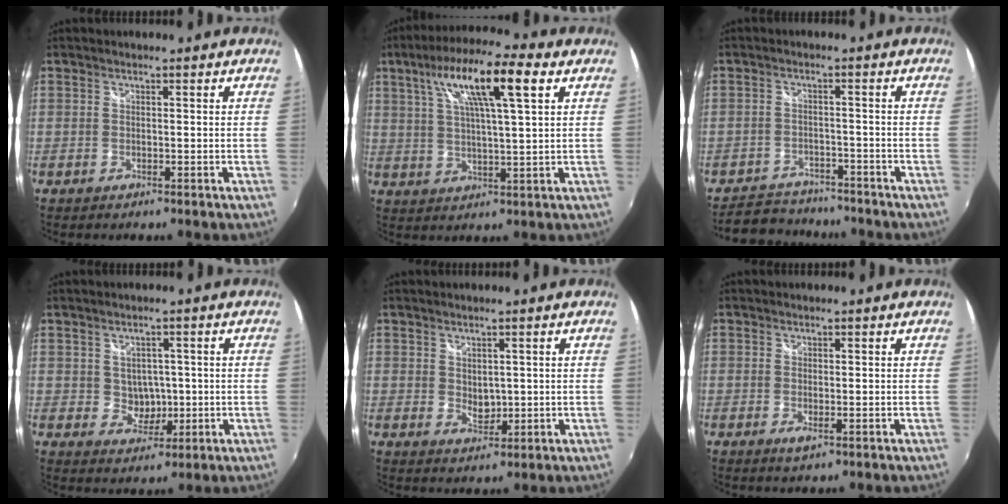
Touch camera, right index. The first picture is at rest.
{"total": 14.1, "force": [6.4, 2.5, 12.4], "torque": [-0.220, 0.025, 0.105]}
{"total": 8.8, "force": [-7.8, 3.7, 1.8], "torque": [-0.060, 0.010, -0.116]}
{"total": 4.3, "force": [0.2, 4.0, 1.7], "torque": [-0.029, 0.004, 0.011]}
{"total": 2.9, "force": [0.9, 2.1, 1.7], "torque": [-0.022, -0.003, 0.018]}
{"total": 1.6, "force": [-0.3, 0.5, 1.5], "torque": [-0.029, -0.007, -0.005]}